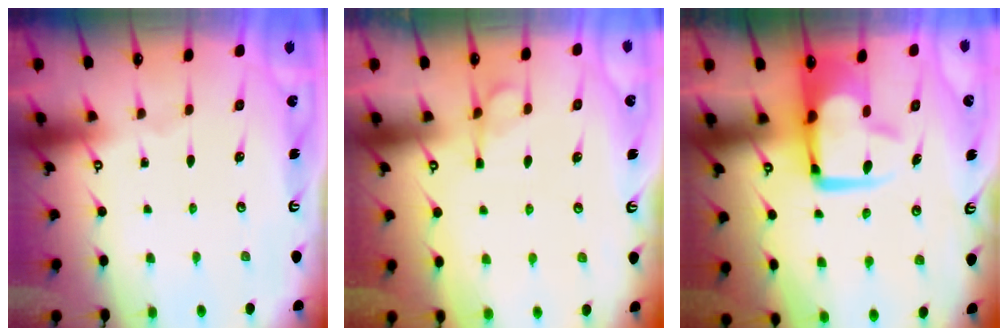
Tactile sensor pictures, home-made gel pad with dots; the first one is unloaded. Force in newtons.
{"total": 2.0, "press": 1.4, "slide": 1.3}
{"total": 10.5, "press": 10.4, "slide": 1.2}